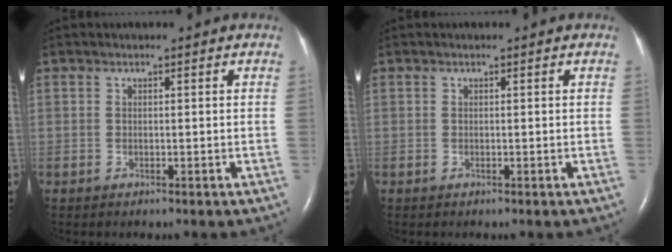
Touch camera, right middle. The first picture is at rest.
{"total": 0.0}